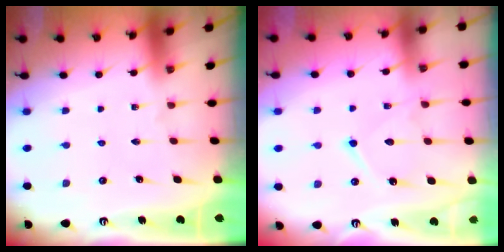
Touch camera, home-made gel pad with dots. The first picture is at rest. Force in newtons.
{"total": 11.1, "press": 11.1, "slide": 1.1}